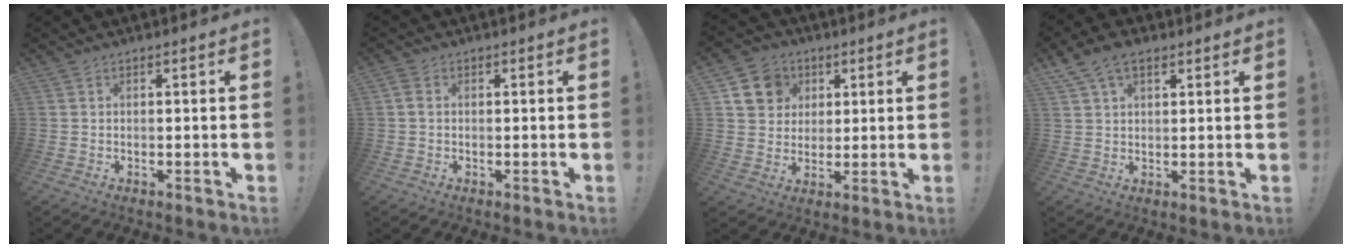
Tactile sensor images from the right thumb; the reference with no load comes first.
{"total": 2.3, "force": [0.5, 1.8, 1.5], "torque": [-0.029, 0.006, 0.010]}
{"total": 11.1, "force": [4.6, 9.4, 3.6], "torque": [-0.052, -0.018, 0.096]}
{"total": 7.3, "force": [4.1, 4.2, 4.3], "torque": [-0.077, -0.006, 0.080]}